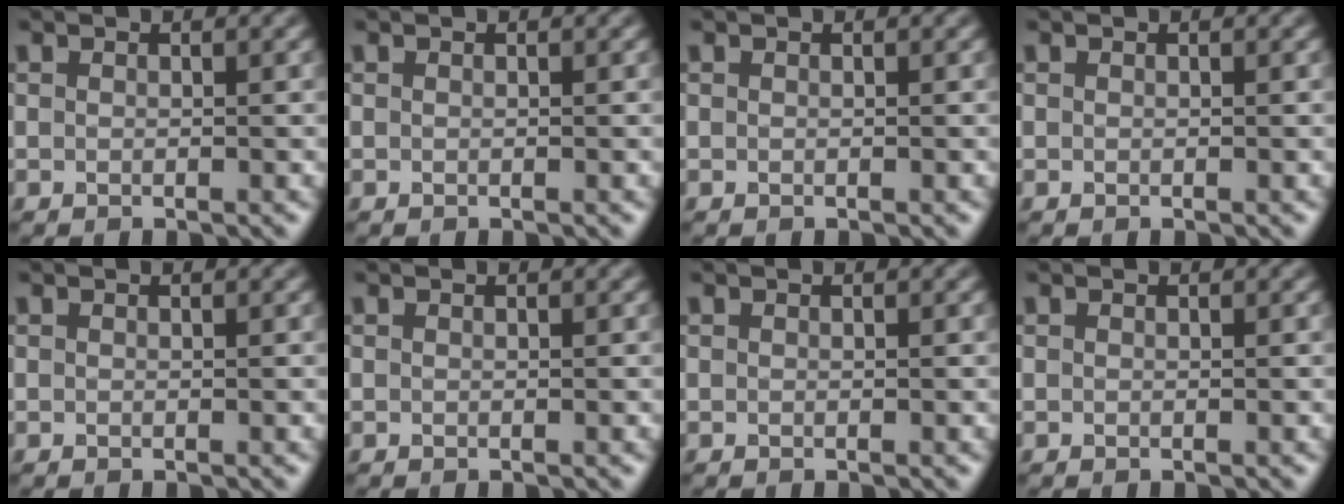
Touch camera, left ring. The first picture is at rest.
{"total": 0.0}
{"total": 0.0}
{"total": 0.0}
{"total": 0.0}
{"total": 0.0}
{"total": 0.0}
{"total": 0.0}